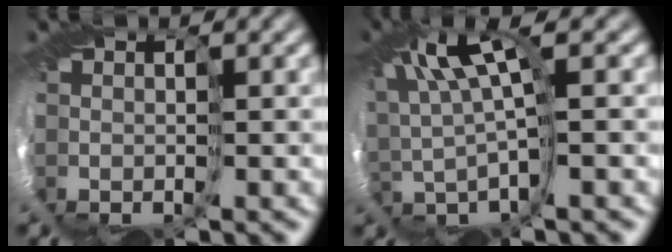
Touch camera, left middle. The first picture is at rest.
{"total": 5.4, "force": [1.5, 1.4, 5.0], "torque": [-0.115, 0.011, 0.023]}